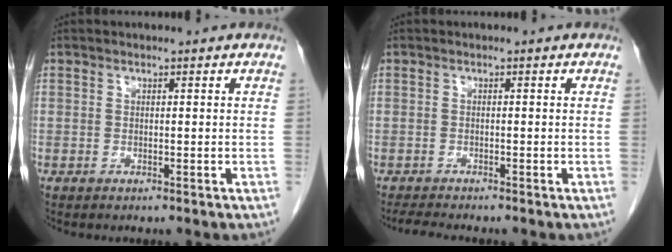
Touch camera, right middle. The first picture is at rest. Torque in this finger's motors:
{"motor_torque": [0.25, -0.13, 0.01, 0.00]}